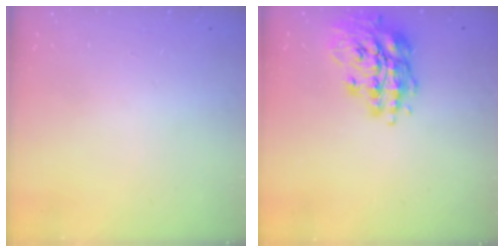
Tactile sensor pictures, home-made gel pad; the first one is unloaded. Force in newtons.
{"total": 16.1, "press": 15.9, "slide": 2.1}